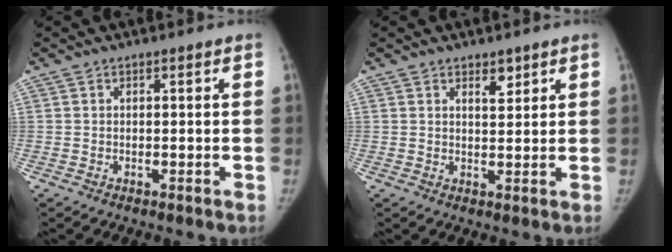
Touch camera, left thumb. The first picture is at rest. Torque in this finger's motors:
{"motor_torque": [0.06, -0.21, 0.13, 0.46, 0.01]}